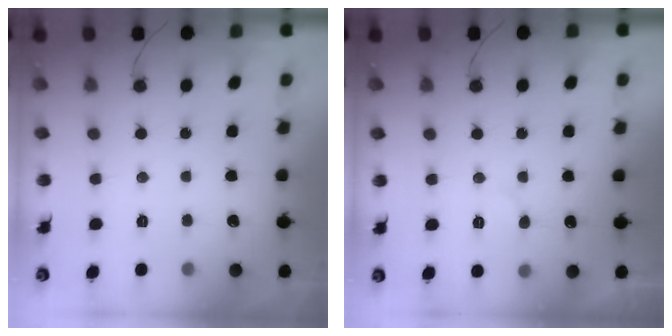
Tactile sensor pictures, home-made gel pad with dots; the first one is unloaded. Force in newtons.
{"total": 6.7, "press": 6.6, "slide": 0.5}